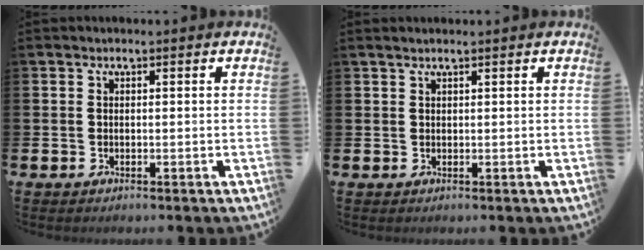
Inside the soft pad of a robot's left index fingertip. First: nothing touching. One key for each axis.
{"total": 1.0, "fx": 0.9, "fy": 0.1, "fz": 0.5, "tx": -0.008, "ty": 0.002, "tz": 0.016}